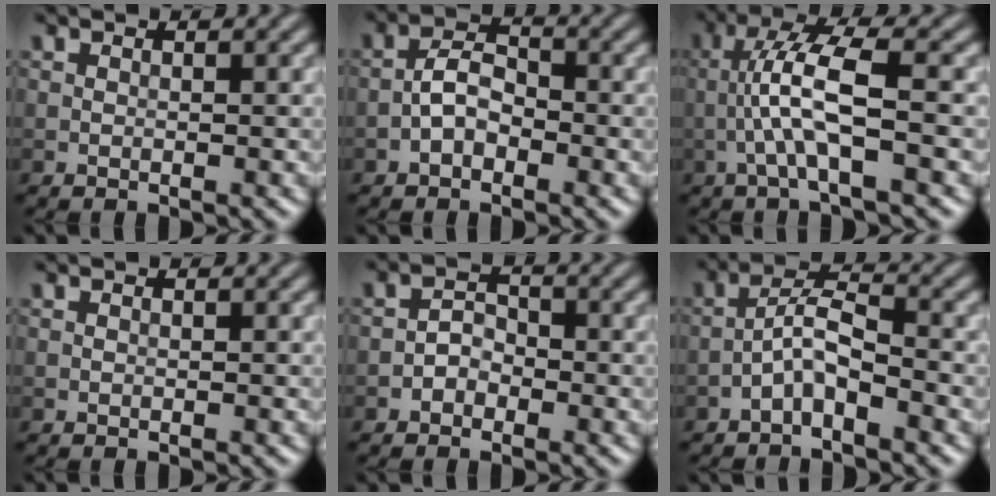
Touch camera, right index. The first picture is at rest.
{"total": 2.8, "force": [-1.2, 1.6, 2.0], "torque": [-0.032, 0.012, -0.029]}
{"total": 5.4, "force": [-1.2, 0.7, 5.2], "torque": [-0.101, 0.020, -0.027]}
{"total": 0.0}
{"total": 1.7, "force": [-0.9, 1.2, 0.7], "torque": [-0.009, 0.008, -0.019]}
{"total": 3.1, "force": [-1.8, 0.8, 2.3], "torque": [-0.047, 0.014, -0.040]}